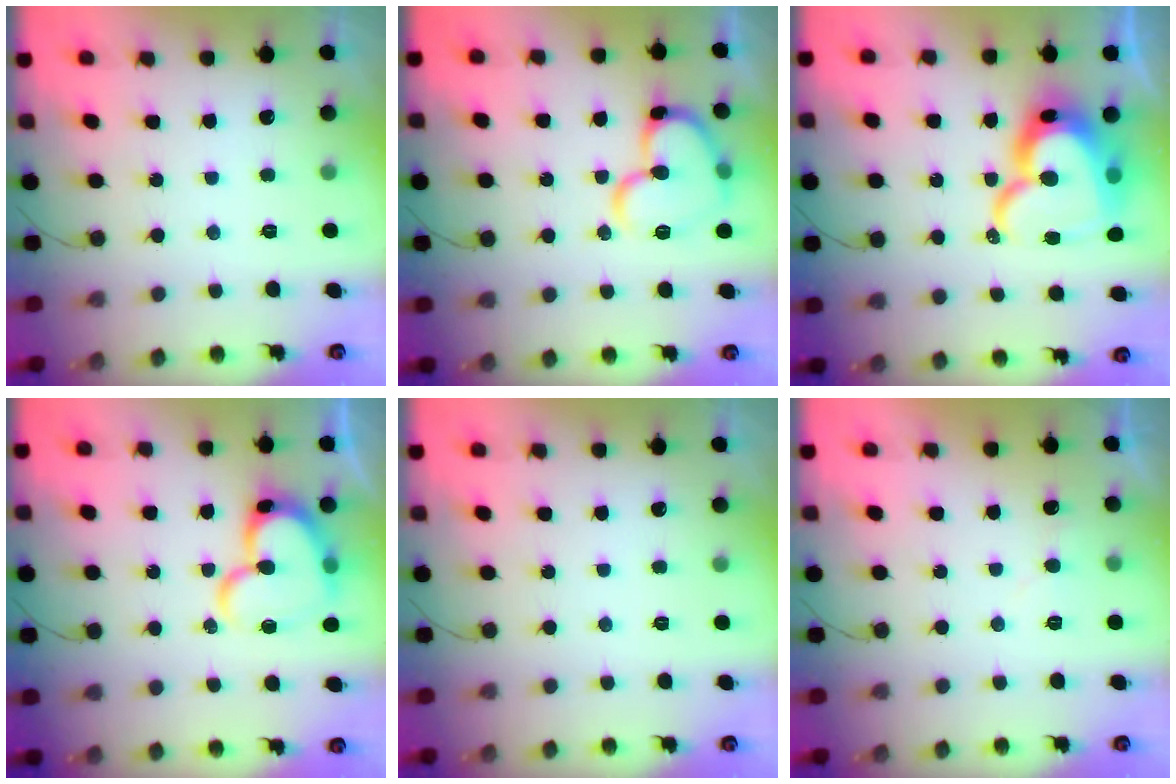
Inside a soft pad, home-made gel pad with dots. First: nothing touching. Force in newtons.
{"total": 16.1, "press": 16.0, "slide": 1.8}
{"total": 23.0, "press": 23.0, "slide": 1.9}
{"total": 17.2, "press": 17.1, "slide": 1.9}
{"total": 0.0}
{"total": 3.9, "press": 3.8, "slide": 0.3}